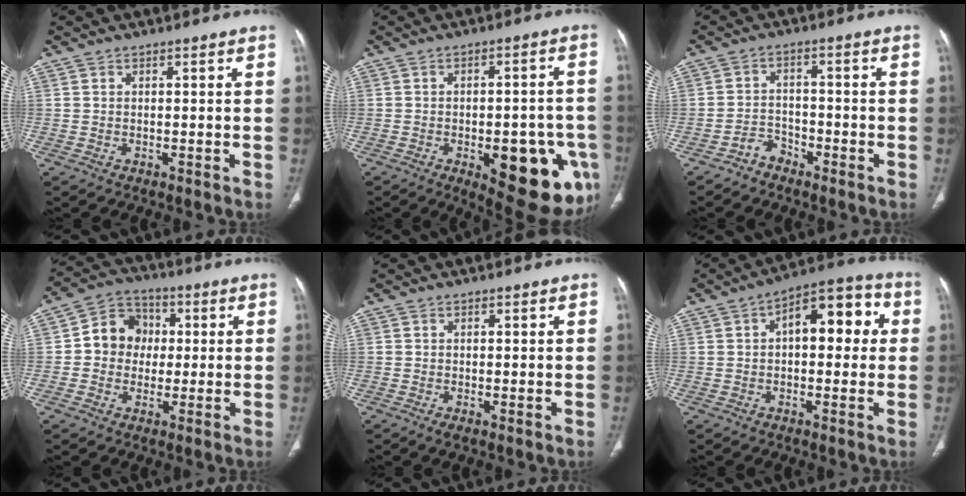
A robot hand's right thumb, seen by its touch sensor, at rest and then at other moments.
{"total": 18.6, "force": [-6.5, 7.9, 15.5], "torque": [-0.139, 0.016, -0.064]}
{"total": 3.3, "force": [-2.5, 2.1, 0.4], "torque": [0.000, 0.024, -0.048]}
{"total": 9.3, "force": [0.5, 8.3, 4.1], "torque": [-0.032, 0.020, -0.005]}
{"total": 1.3, "force": [-0.4, 0.6, 1.1], "torque": [-0.025, -0.005, -0.009]}
{"total": 12.4, "force": [2.0, 6.5, 10.4], "torque": [-0.107, 0.031, 0.019]}